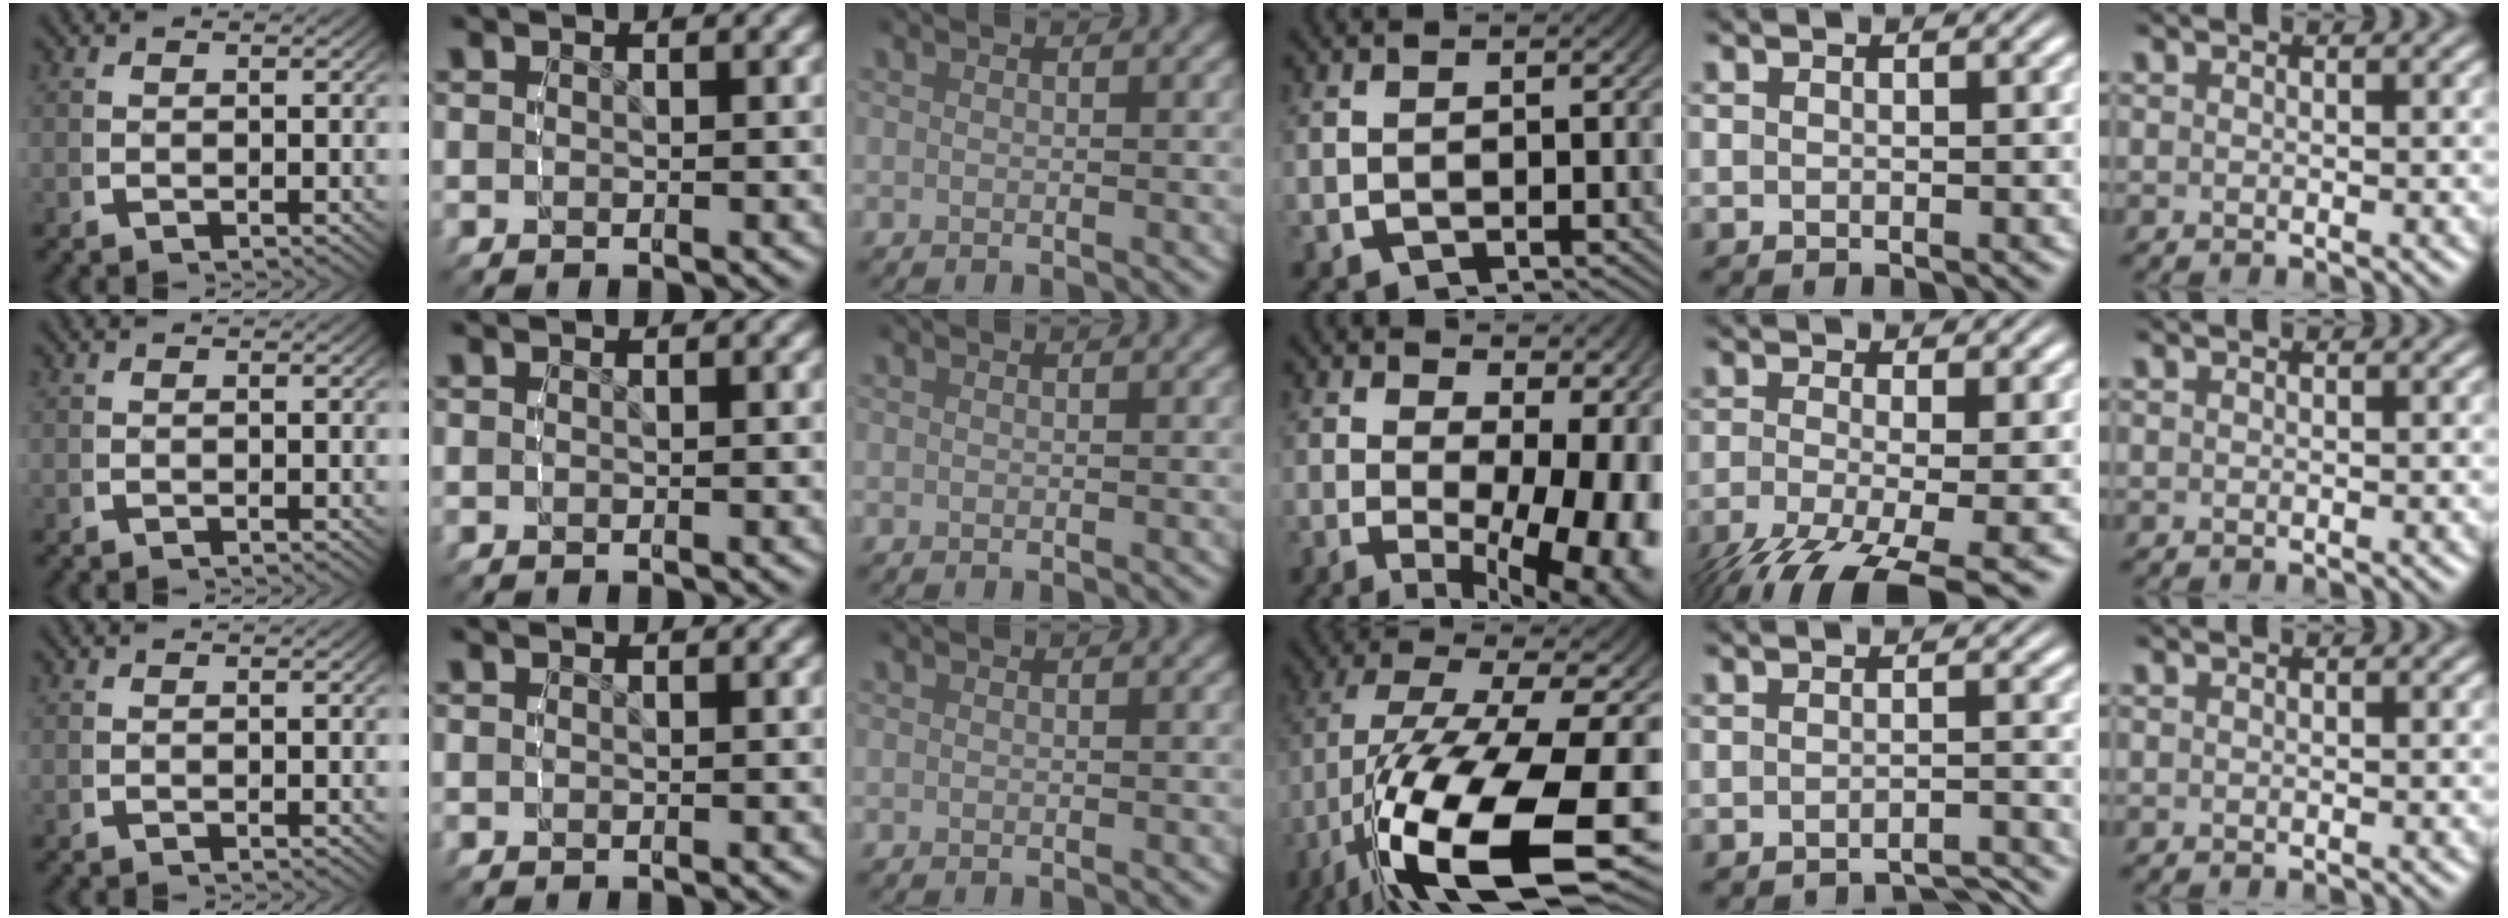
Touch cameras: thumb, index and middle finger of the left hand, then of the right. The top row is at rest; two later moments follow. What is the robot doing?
{"motion": "lift_and_place", "object": "toy banana"}